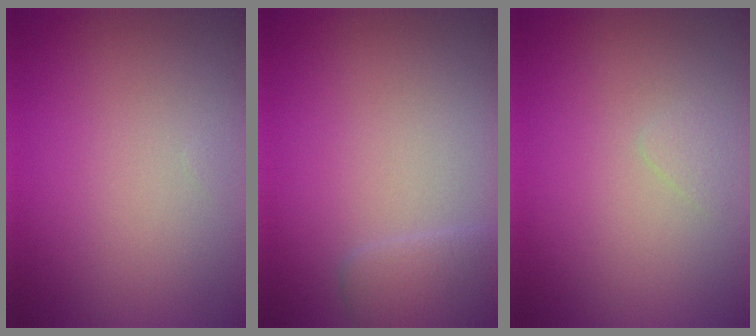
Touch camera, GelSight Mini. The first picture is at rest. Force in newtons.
{"total": 2.1, "press": 2.1, "slide": 0.1}
{"total": 0.6, "press": 0.6, "slide": 0.1}